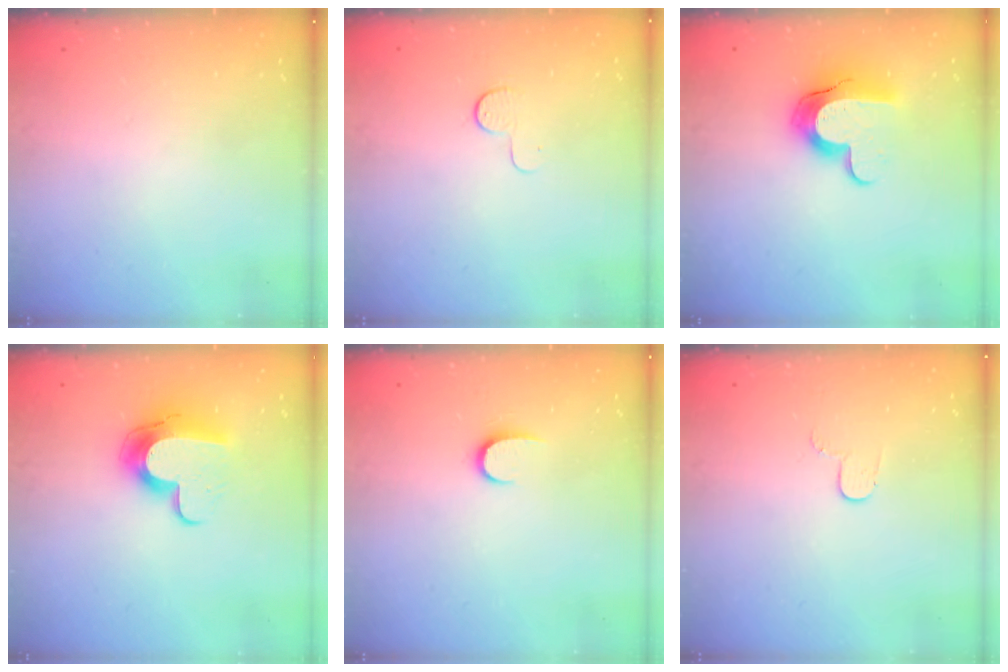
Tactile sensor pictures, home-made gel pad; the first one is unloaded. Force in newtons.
{"total": 4.6, "press": 4.6, "slide": 0.4}
{"total": 11.1, "press": 11.1, "slide": 0.8}
{"total": 12.1, "press": 12.0, "slide": 0.9}
{"total": 5.4, "press": 5.4, "slide": 0.5}
{"total": 3.4, "press": 3.4, "slide": 0.4}